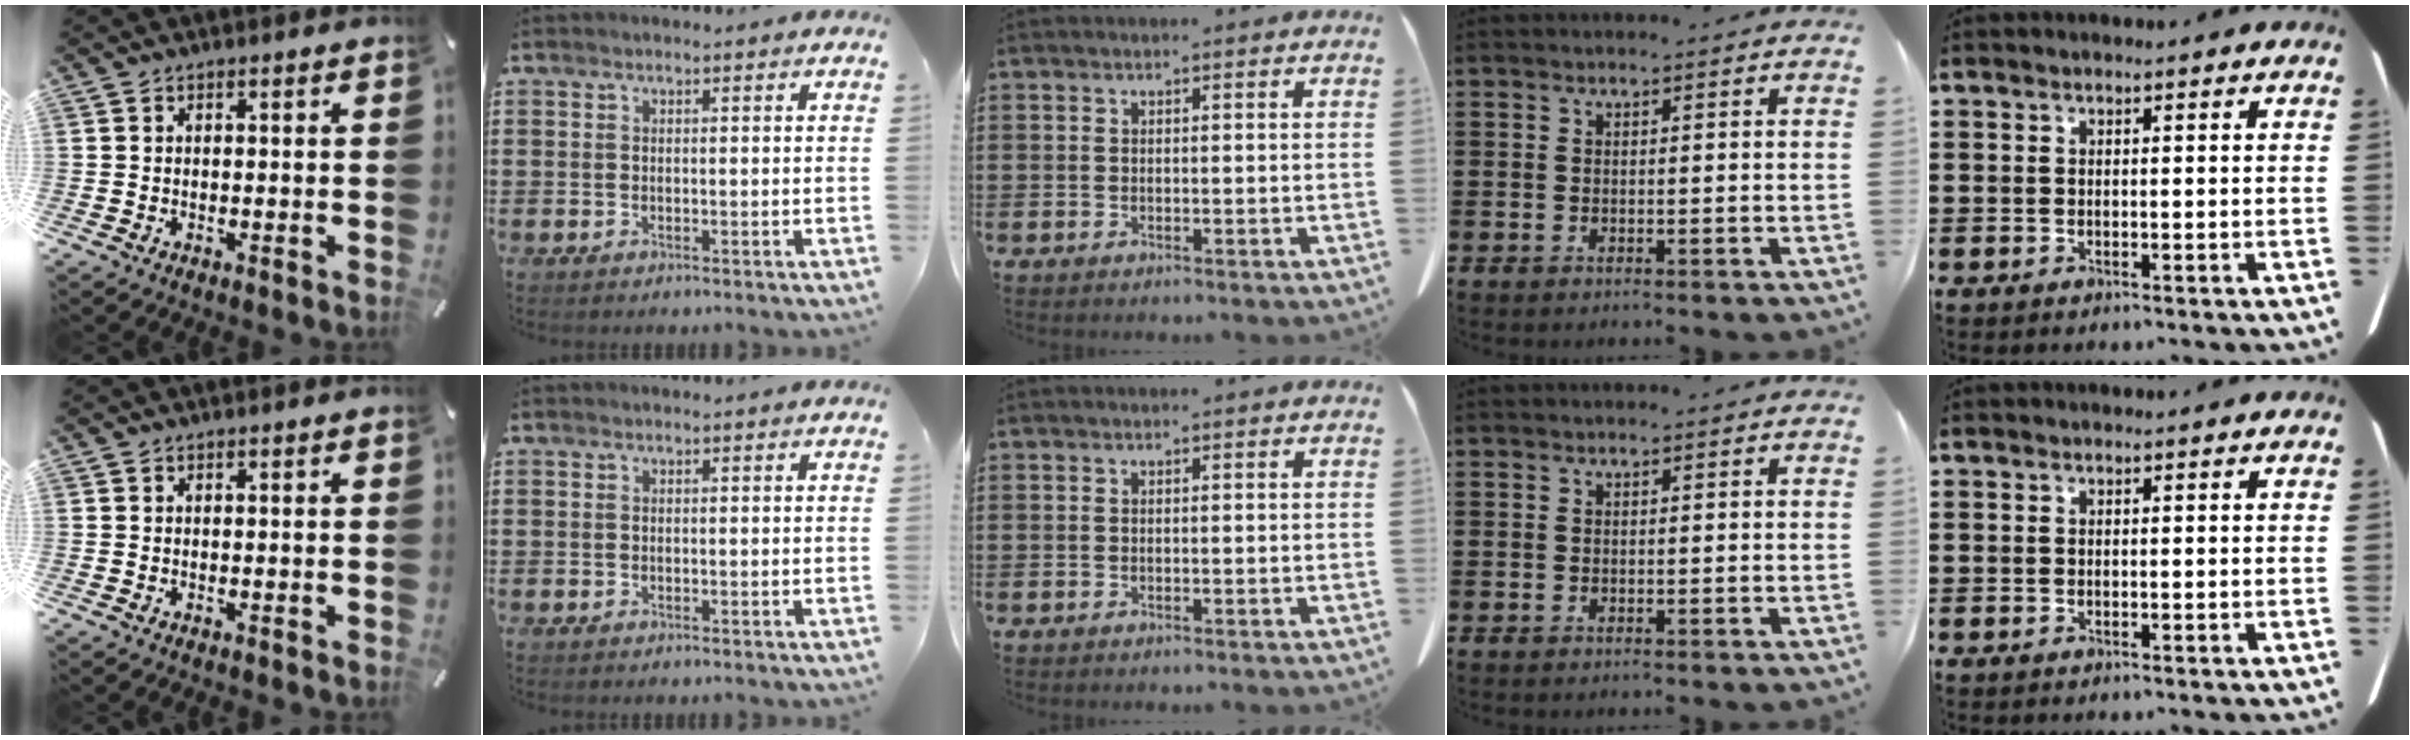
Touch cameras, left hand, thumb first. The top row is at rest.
{}